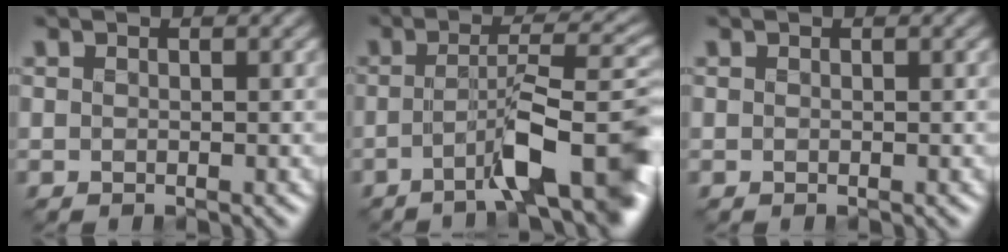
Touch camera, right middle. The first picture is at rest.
{"total": 7.2, "force": [-3.6, 0.6, 6.2], "torque": [-0.090, 0.016, -0.070]}
{"total": 0.0}